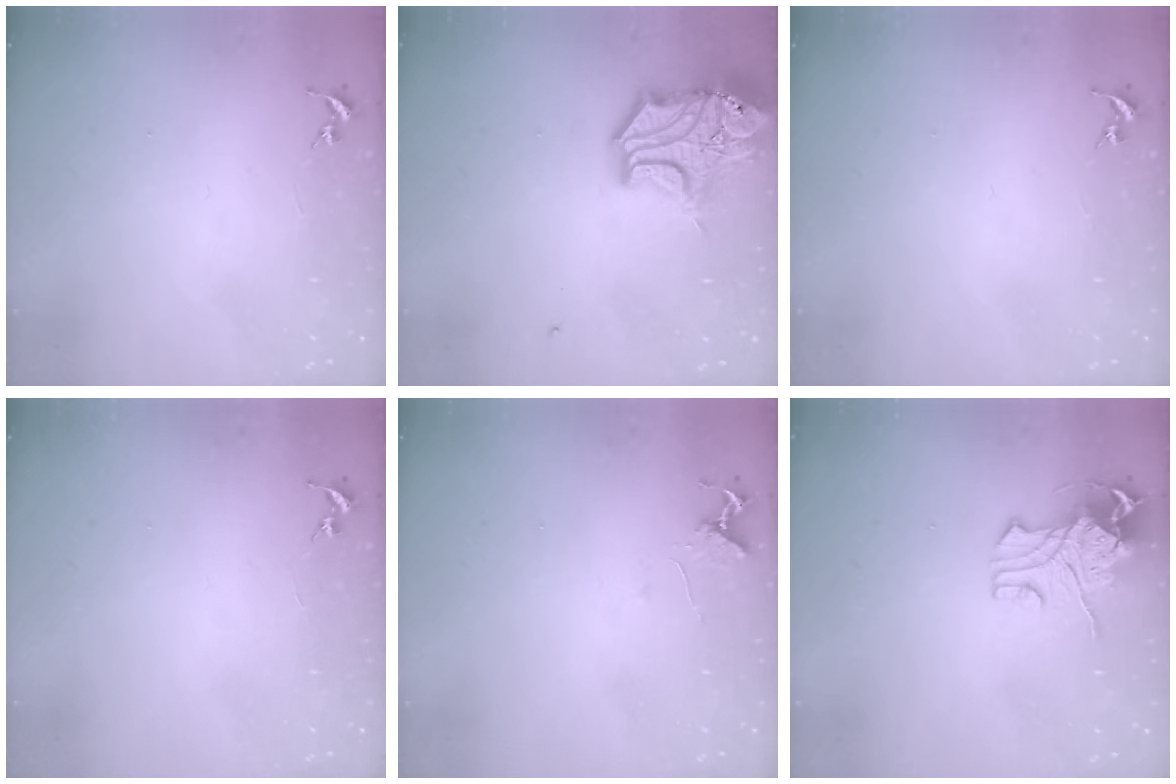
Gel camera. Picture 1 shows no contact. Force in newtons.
{"total": 18.1, "press": 17.9, "slide": 2.4}
{"total": 0.0}
{"total": 0.0}
{"total": 5.3, "press": 5.2, "slide": 0.6}
{"total": 10.4, "press": 10.3, "slide": 1.3}